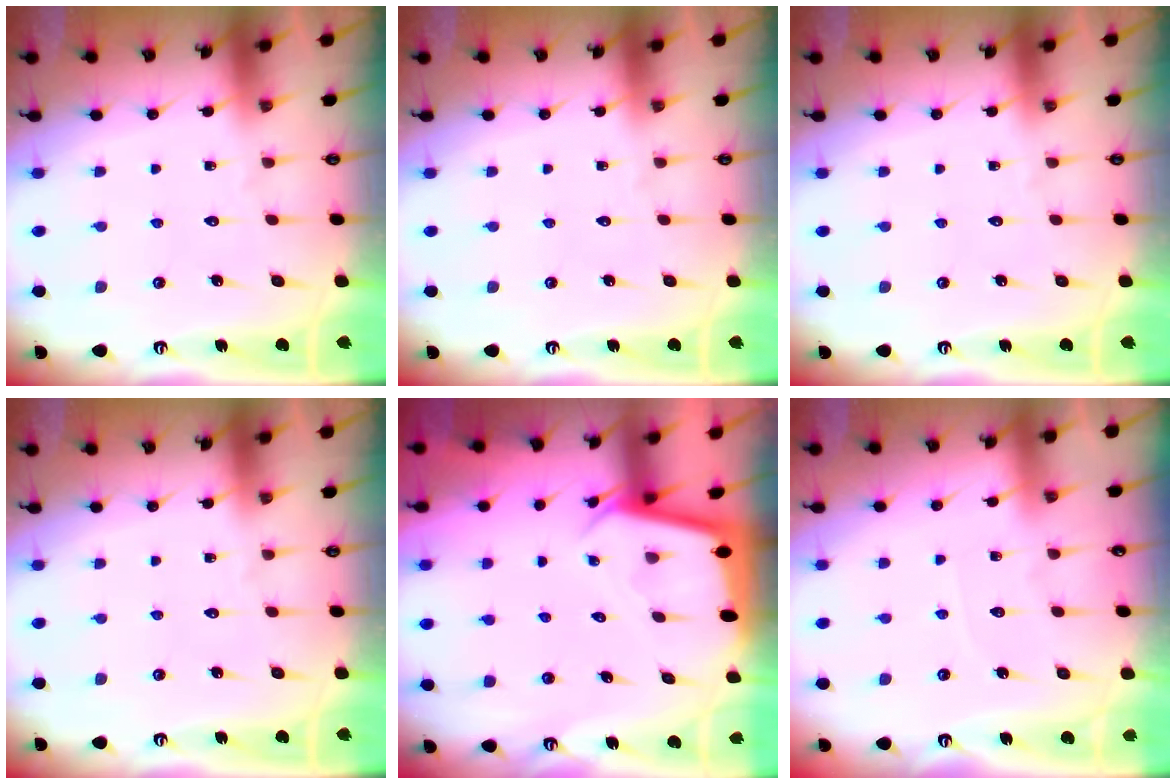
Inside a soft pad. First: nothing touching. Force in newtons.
{"total": 0.0}
{"total": 0.0}
{"total": 0.0}
{"total": 2.4, "press": 2.4, "slide": 0.1}
{"total": 2.5, "press": 2.4, "slide": 0.4}